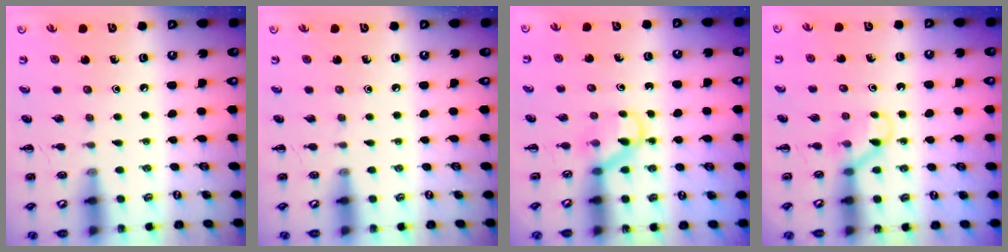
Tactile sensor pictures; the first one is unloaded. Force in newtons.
{"total": 0.0}
{"total": 3.6, "press": 3.5, "slide": 1.1}
{"total": 4.0, "press": 3.8, "slide": 1.2}